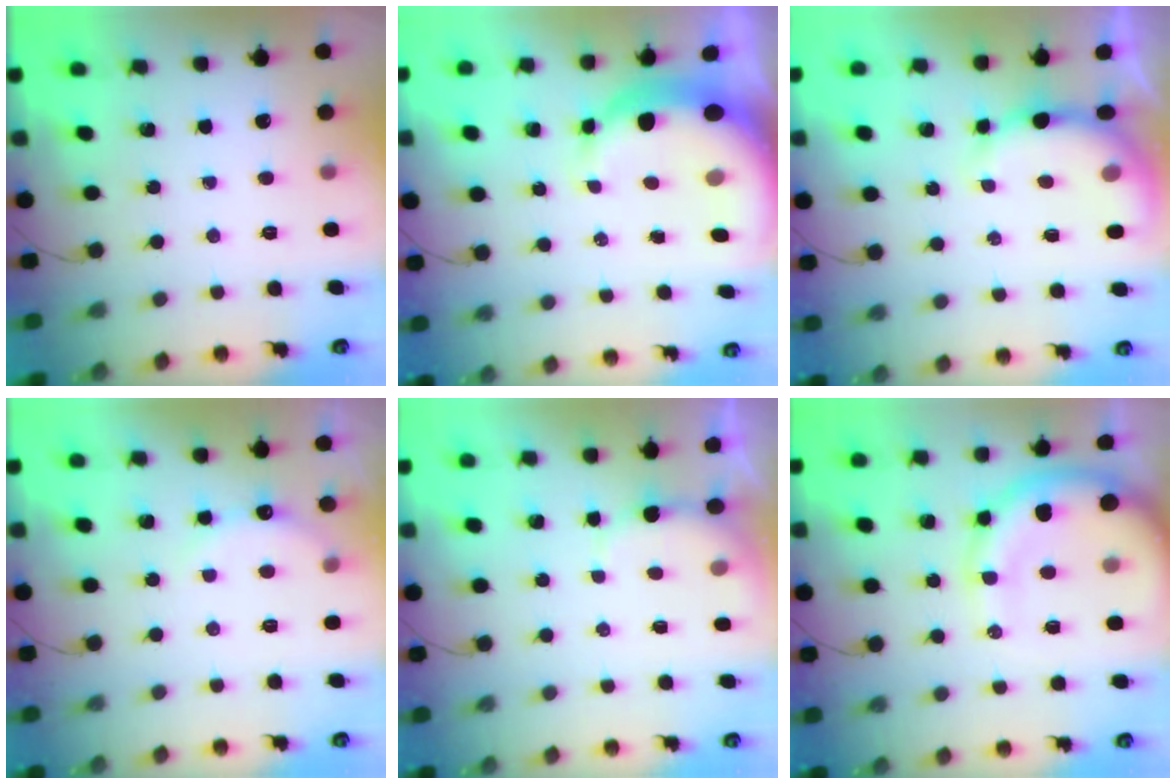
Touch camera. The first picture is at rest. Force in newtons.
{"total": 12.5, "press": 12.3, "slide": 2.5}
{"total": 7.9, "press": 7.7, "slide": 1.4}
{"total": 5.2, "press": 5.0, "slide": 1.4}
{"total": 2.8, "press": 2.7, "slide": 0.7}
{"total": 13.4, "press": 13.1, "slide": 2.7}